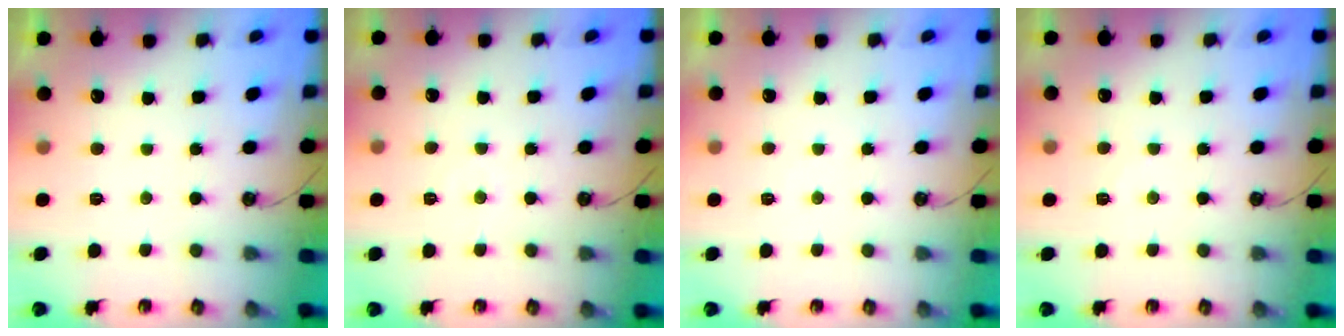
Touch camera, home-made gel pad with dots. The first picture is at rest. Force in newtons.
{"total": 3.7, "press": 3.6, "slide": 0.6}
{"total": 2.5, "press": 2.5, "slide": 0.4}
{"total": 5.5, "press": 5.4, "slide": 0.8}